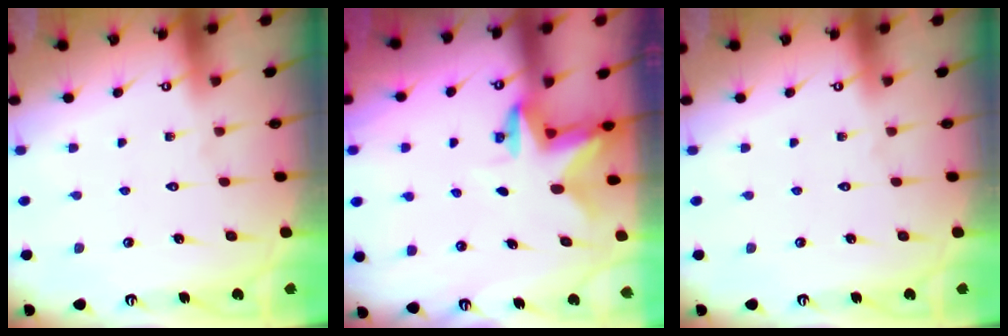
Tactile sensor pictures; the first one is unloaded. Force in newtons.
{"total": 2.8, "press": 2.7, "slide": 0.5}
{"total": 0.0}